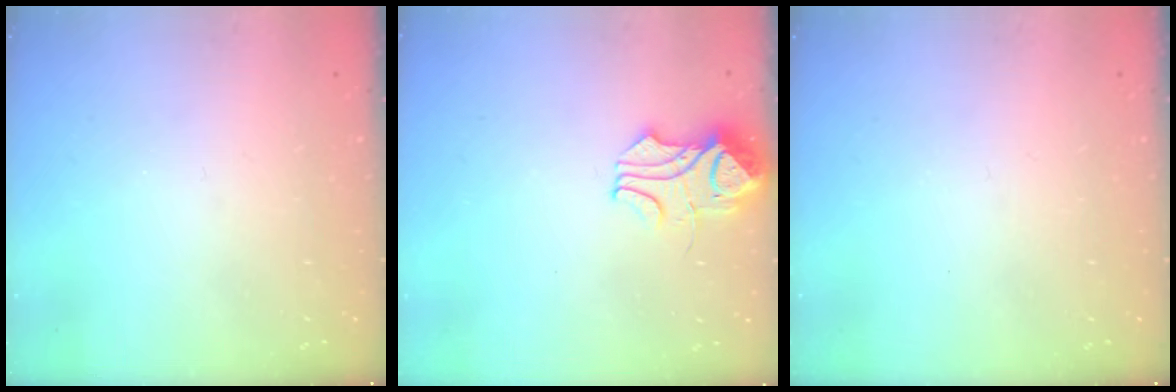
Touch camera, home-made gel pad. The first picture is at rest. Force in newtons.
{"total": 4.6, "press": 4.6, "slide": 0.3}
{"total": 0.0}